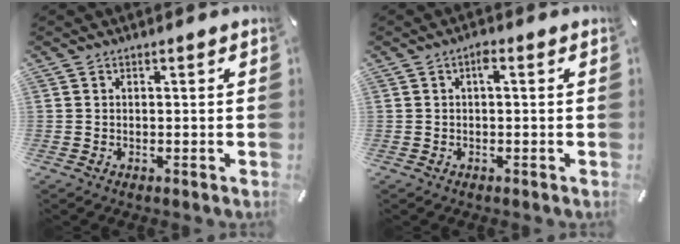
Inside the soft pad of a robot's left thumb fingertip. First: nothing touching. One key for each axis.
{"total": 2.2, "fx": 0.3, "fy": 0.7, "fz": 2.0, "tx": -0.042, "ty": 0.008, "tz": 0.003}